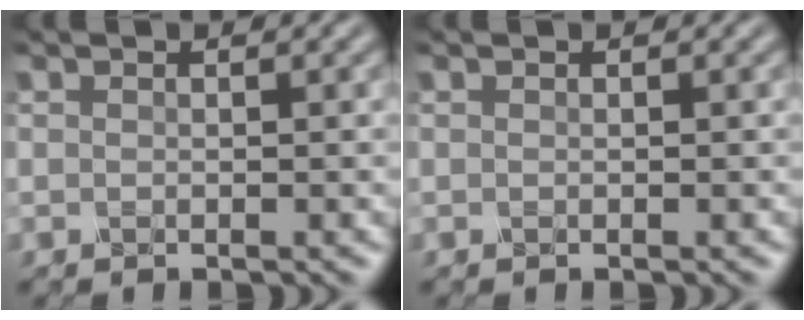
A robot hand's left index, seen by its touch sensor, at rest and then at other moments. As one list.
[{"total": 0.0}]